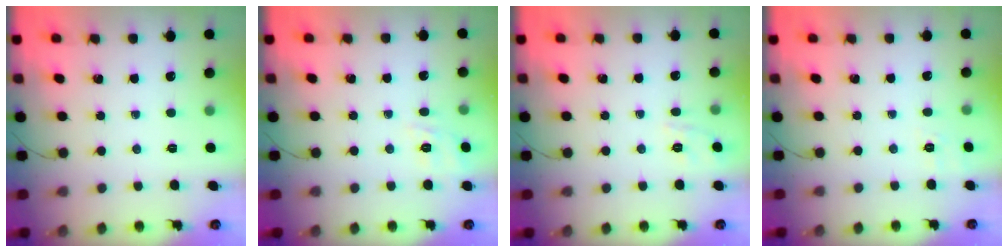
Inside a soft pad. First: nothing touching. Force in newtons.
{"total": 2.4, "press": 1.4, "slide": 2.0}
{"total": 1.9, "press": 0.2, "slide": 1.9}
{"total": 7.2, "press": 7.0, "slide": 1.9}